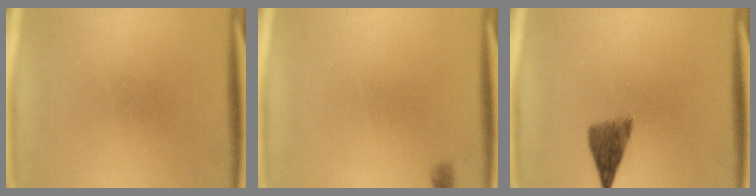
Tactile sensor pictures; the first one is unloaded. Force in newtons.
{"total": 0.7}
{"total": 4.5}